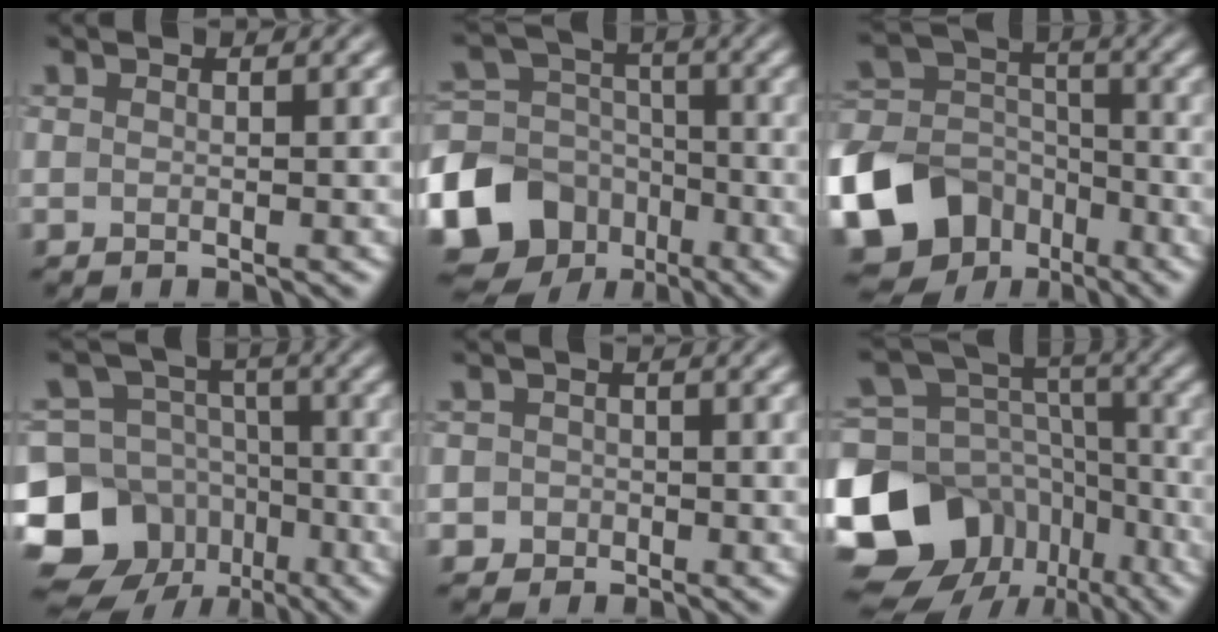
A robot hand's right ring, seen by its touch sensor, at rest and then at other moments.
{"total": 12.9, "force": [-6.2, 10.5, 4.2], "torque": [-0.108, -0.027, -0.119]}
{"total": 14.6, "force": [-7.6, 11.3, 5.2], "torque": [-0.136, -0.032, -0.139]}
{"total": 15.6, "force": [-7.6, 12.8, 4.7], "torque": [-0.123, -0.031, -0.140]}
{"total": 2.4, "force": [-0.8, 2.3, 0.1], "torque": [0.025, 0.011, -0.031]}
{"total": 14.5, "force": [-7.2, 11.2, 5.6], "torque": [-0.144, 0.012, -0.117]}